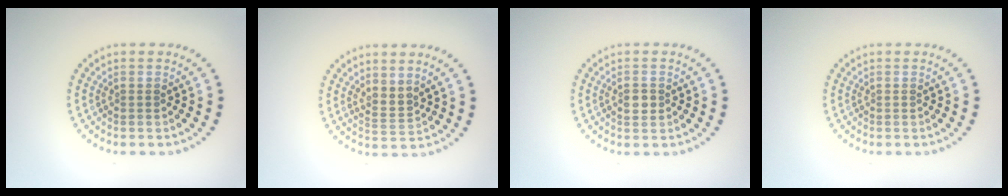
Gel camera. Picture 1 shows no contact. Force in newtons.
{"total": 2.1, "press": 1.5, "slide": 1.4}
{"total": 1.6, "press": 1.6, "slide": 0.3}
{"total": 0.0}